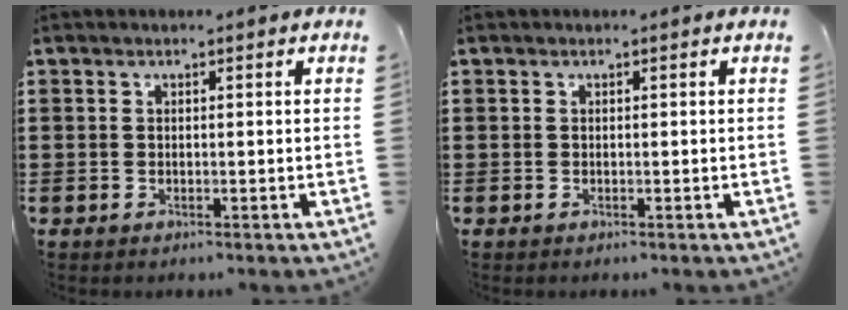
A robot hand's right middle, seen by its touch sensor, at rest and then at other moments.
{"total": 0.0}